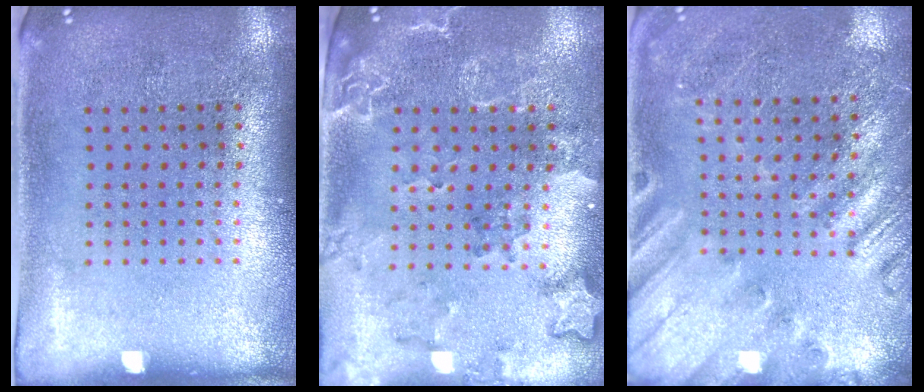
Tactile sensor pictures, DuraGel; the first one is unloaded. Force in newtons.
{"total": 2.2, "press": 1.9, "slide": 1.1}
{"total": 2.3, "press": 2.2, "slide": 0.7}